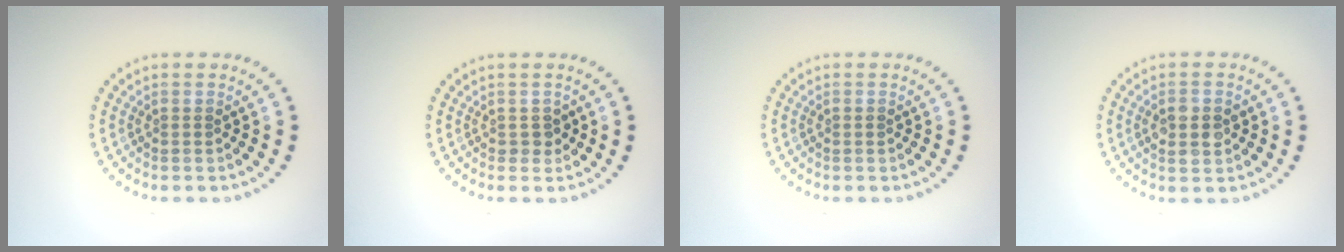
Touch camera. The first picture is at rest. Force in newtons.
{"total": 1.1, "press": 1.0, "slide": 0.4}
{"total": 0.6, "press": 0.6, "slide": 0.0}
{"total": 2.8, "press": 2.8, "slide": 0.2}